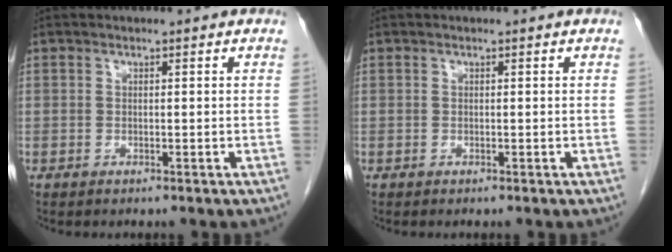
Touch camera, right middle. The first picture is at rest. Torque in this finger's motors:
{"motor_torque": [0.39, -0.34, 0.01, 0.01]}